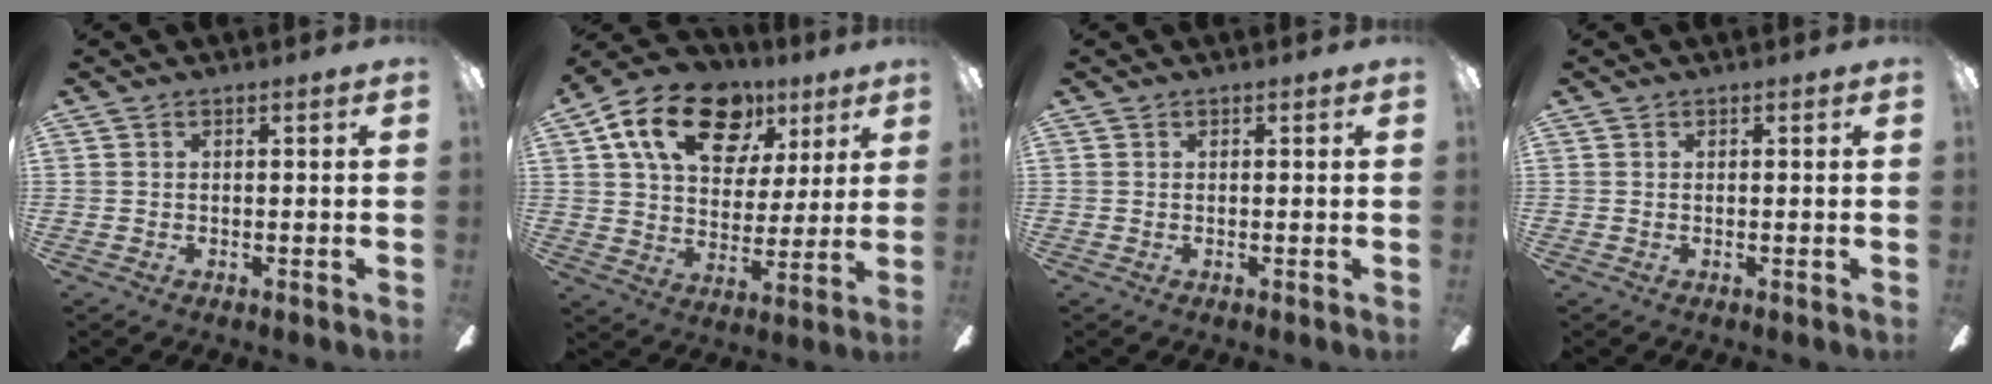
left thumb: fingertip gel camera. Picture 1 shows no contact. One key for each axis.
{"total": 19.8, "fx": 10.4, "fy": 12.2, "fz": 11.7, "tx": -0.192, "ty": -0.035, "tz": 0.185}
{"total": 0.0}
{"total": 0.0}